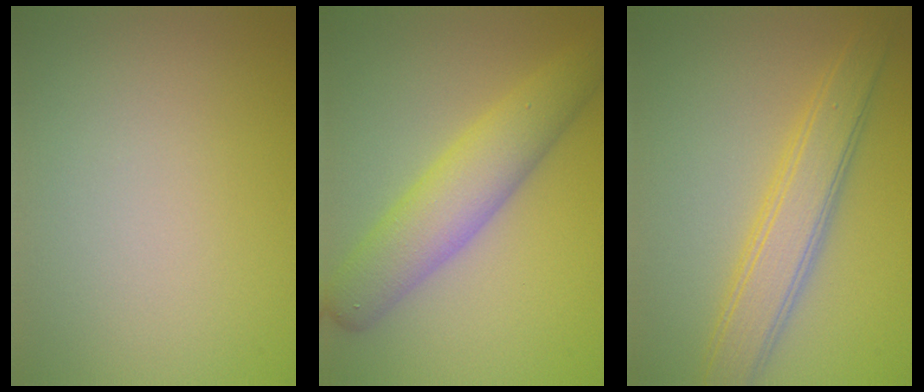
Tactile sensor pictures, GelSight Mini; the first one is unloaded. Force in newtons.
{"total": 6.0, "press": 6.0, "slide": 0.2}
{"total": 4.8, "press": 4.8, "slide": 0.1}